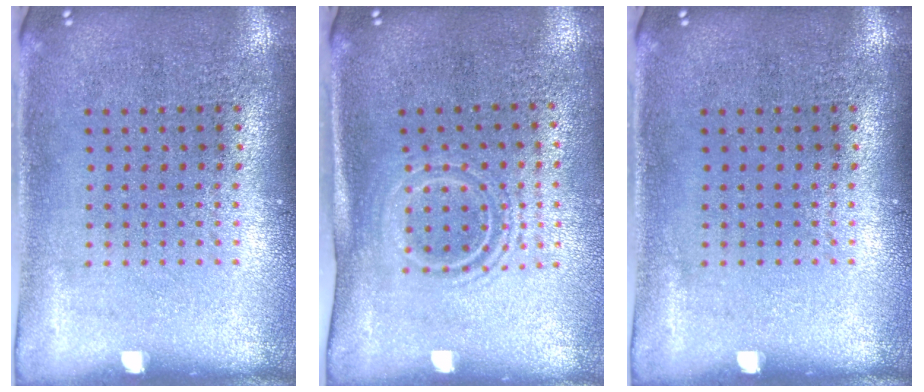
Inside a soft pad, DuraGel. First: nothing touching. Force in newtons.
{"total": 1.5, "press": 1.1, "slide": 1.0}
{"total": 0.0}